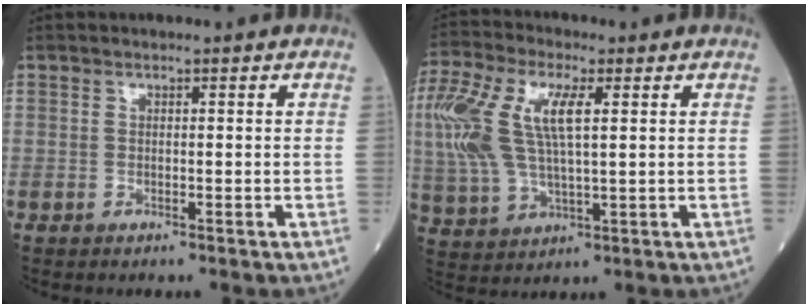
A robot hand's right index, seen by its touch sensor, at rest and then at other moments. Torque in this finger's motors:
{"motor_torque": [1.09, 0.62, 0.35, 0.21]}